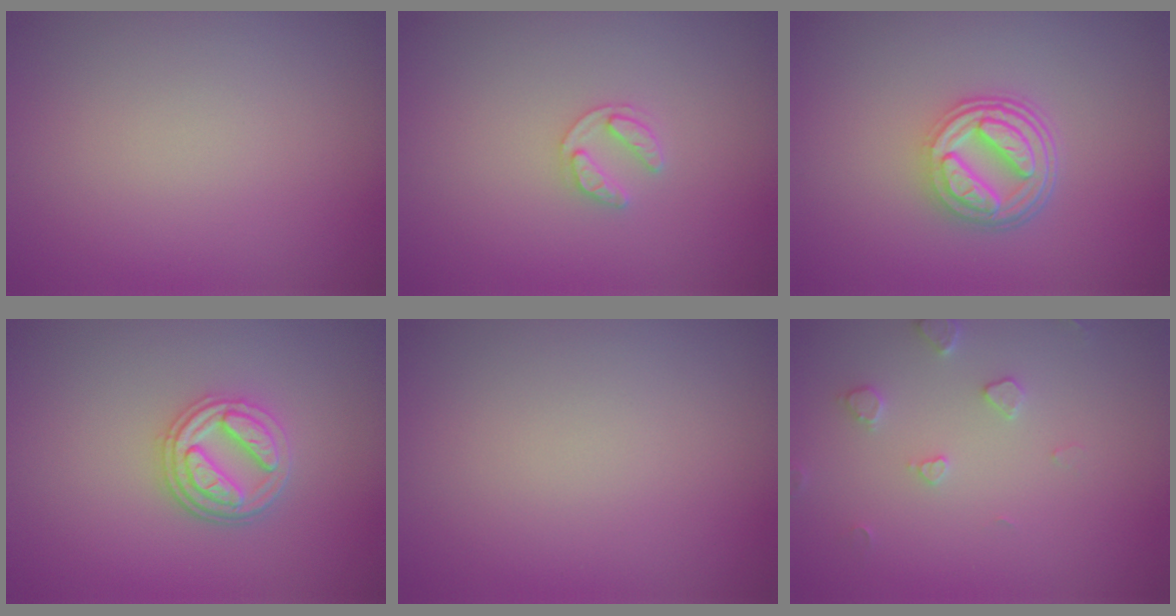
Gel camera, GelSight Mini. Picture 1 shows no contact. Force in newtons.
{"total": 1.6, "press": 1.6, "slide": 0.3}
{"total": 4.9, "press": 3.7, "slide": 3.3}
{"total": 3.6, "press": 3.2, "slide": 1.7}
{"total": 0.0}
{"total": 1.9, "press": 1.8, "slide": 0.3}